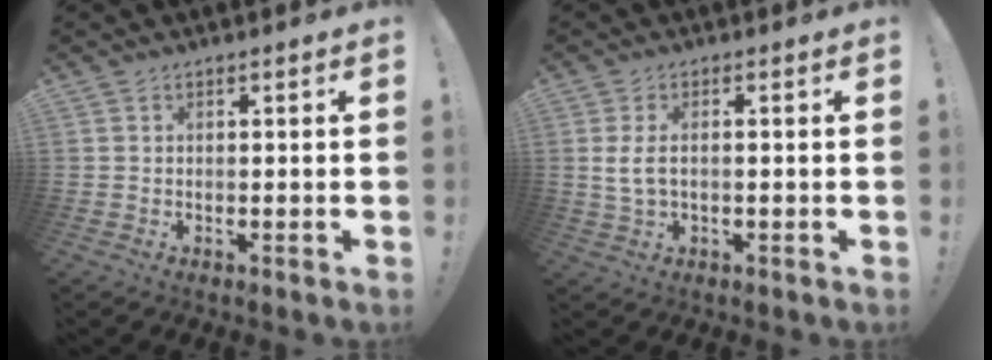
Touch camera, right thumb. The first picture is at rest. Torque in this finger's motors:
{"motor_torque": [0.03, 0.19, 0.43, -0.02, 0.12]}